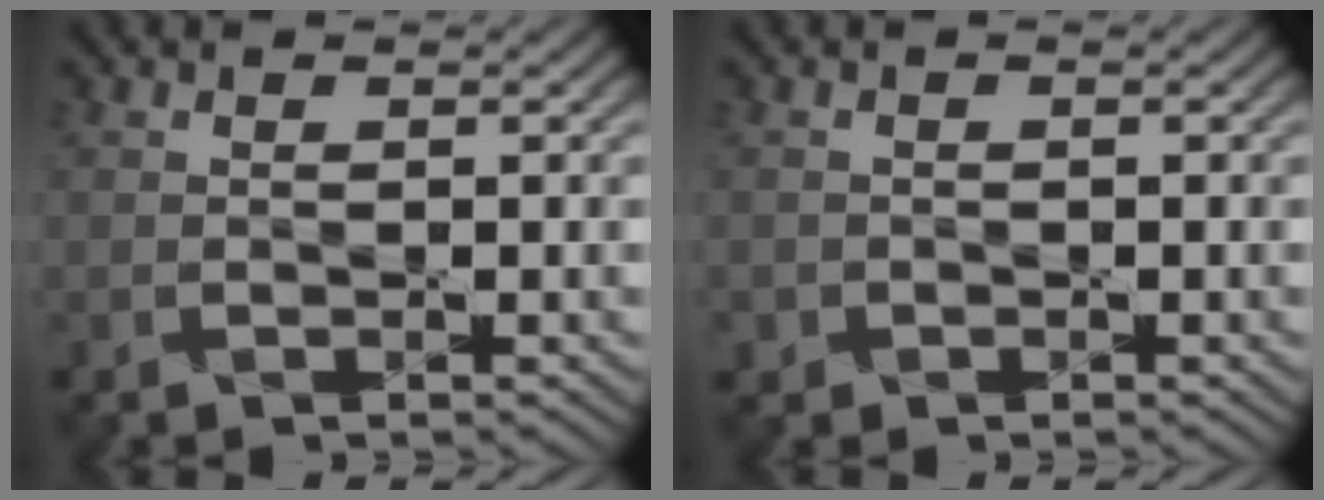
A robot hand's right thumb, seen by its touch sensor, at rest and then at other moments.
{"total": 1.0, "force": [-0.5, 0.9, 0.0], "torque": [0.004, -0.006, -0.013]}